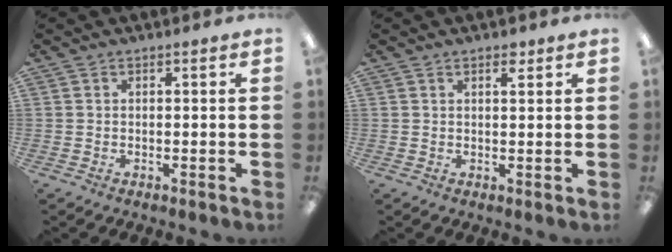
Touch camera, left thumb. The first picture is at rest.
{"total": 2.1, "force": [1.6, 0.7, 1.1], "torque": [-0.007, -0.007, 0.026]}